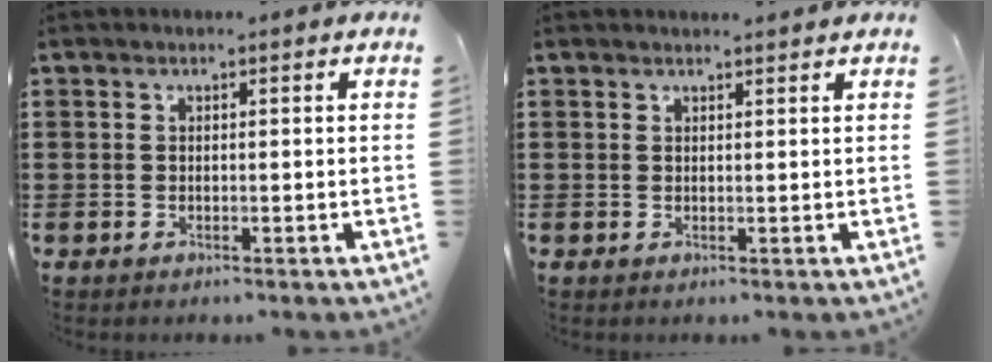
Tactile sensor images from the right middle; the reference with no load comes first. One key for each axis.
{"total": 0.9, "fx": 0.9, "fy": 0.0, "fz": 0.1, "tx": 0.003, "ty": -0.005, "tz": 0.015}